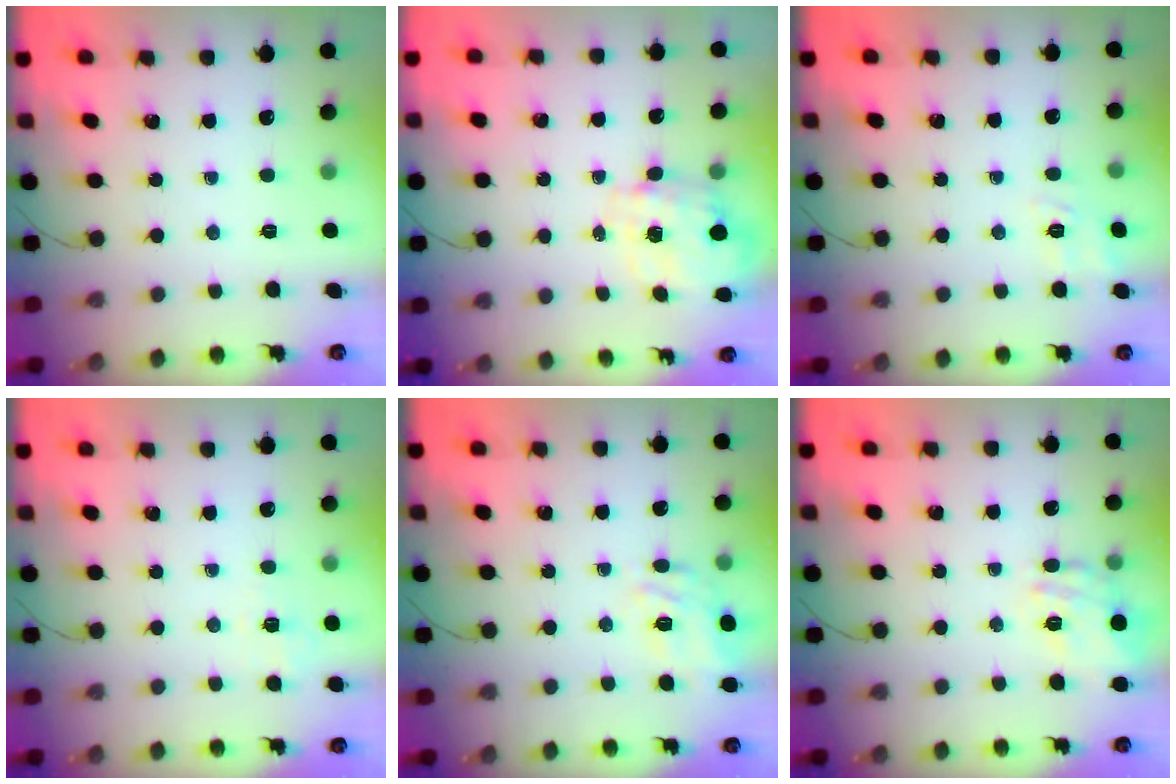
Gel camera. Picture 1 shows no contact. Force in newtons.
{"total": 2.7, "press": 2.5, "slide": 1.0}
{"total": 4.9, "press": 4.5, "slide": 1.9}
{"total": 2.2, "press": 1.3, "slide": 1.8}
{"total": 7.3, "press": 7.2, "slide": 1.3}
{"total": 15.1, "press": 15.1, "slide": 1.2}